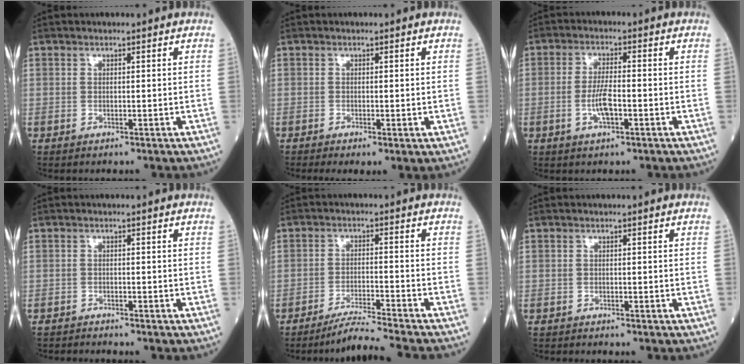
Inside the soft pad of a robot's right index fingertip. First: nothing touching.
{"total": 1.9, "force": [-0.8, 0.5, 1.7], "torque": [-0.029, -0.005, -0.010]}
{"total": 4.7, "force": [-1.3, 1.1, 4.3], "torque": [-0.088, 0.001, -0.025]}
{"total": 3.8, "force": [-3.7, 0.1, 0.3], "torque": [0.001, -0.012, -0.063]}
{"total": 7.2, "force": [-6.5, -1.9, 2.6], "torque": [-0.039, -0.022, -0.115]}
{"total": 1.9, "force": [-1.9, 0.1, 0.2], "torque": [-0.005, -0.004, -0.031]}